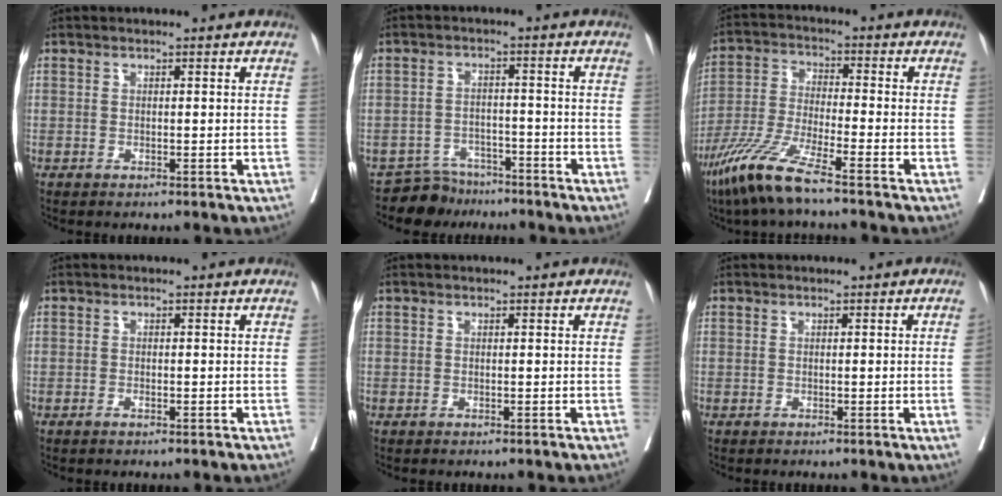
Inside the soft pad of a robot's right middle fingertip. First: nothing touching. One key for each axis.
{"total": 4.7, "fx": -4.2, "fy": 2.0, "fz": -0.7, "tx": 0.011, "ty": 0.004, "tz": -0.071}
{"total": 9.5, "fx": -6.7, "fy": 0.0, "fz": 6.8, "tx": -0.146, "ty": -0.031, "tz": -0.139}
{"total": 0.8, "fx": -0.5, "fy": 0.3, "fz": 0.6, "tx": -0.011, "ty": 0.000, "tz": -0.008}
{"total": 0.0}
{"total": 1.9, "fx": -0.1, "fy": -0.8, "fz": 1.7, "tx": -0.027, "ty": -0.004, "tz": 0.003}